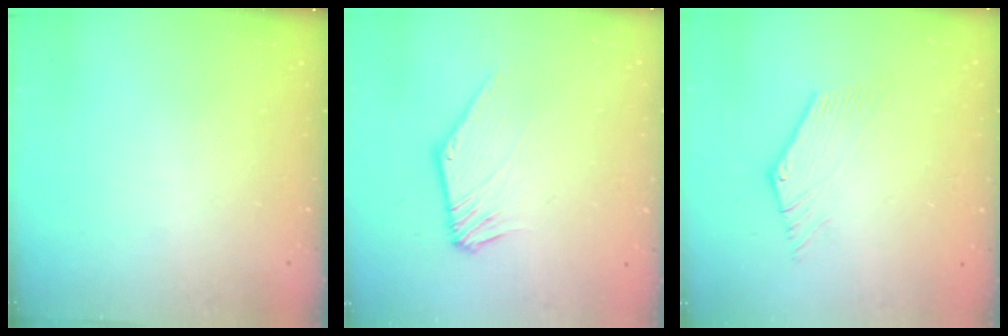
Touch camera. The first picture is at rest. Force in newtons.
{"total": 3.4, "press": 3.4, "slide": 0.1}
{"total": 0.5, "press": 0.3, "slide": 0.4}